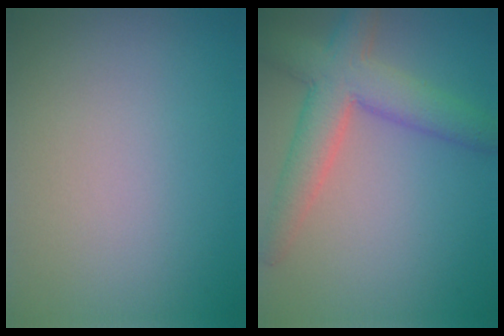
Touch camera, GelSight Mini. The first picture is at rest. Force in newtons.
{"total": 6.1, "press": 6.0, "slide": 0.6}